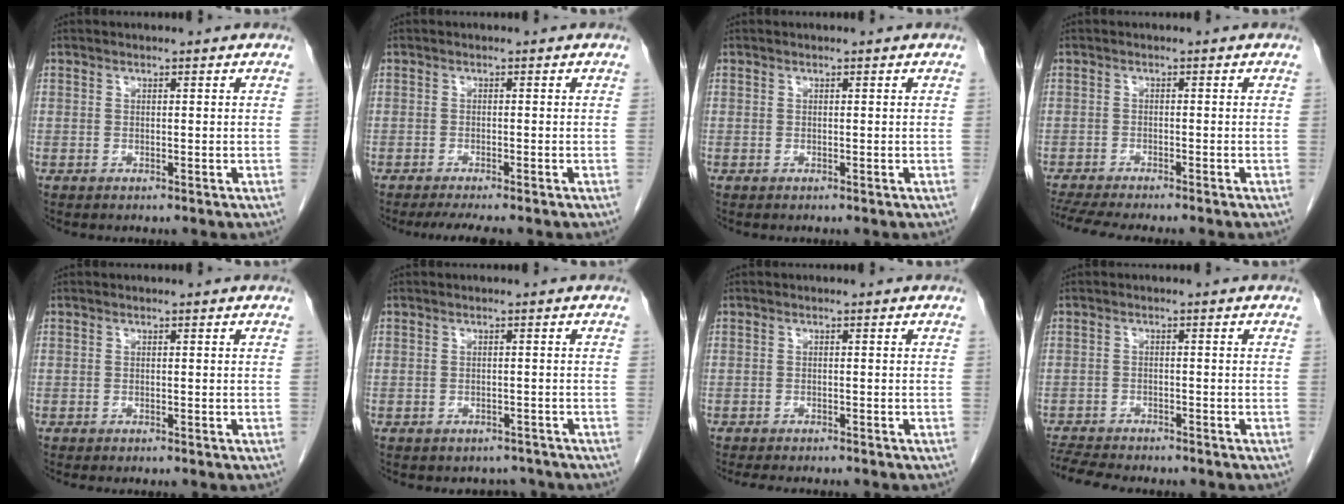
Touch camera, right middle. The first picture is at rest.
{"total": 4.6, "force": [-3.9, 0.3, 2.6], "torque": [-0.033, -0.009, -0.058]}
{"total": 0.0}
{"total": 9.5, "force": [-8.3, 0.5, 4.7], "torque": [-0.062, -0.012, -0.128]}
{"total": 3.0, "force": [-2.6, 0.5, 1.4], "torque": [-0.019, -0.004, -0.028]}
{"total": 4.2, "force": [-3.7, 2.0, 0.1], "torque": [0.002, 0.008, -0.044]}
{"total": 8.3, "force": [-7.3, 1.6, 3.6], "torque": [-0.045, -0.006, -0.095]}
{"total": 9.5, "force": [-8.6, 1.7, 3.7], "torque": [-0.062, -0.005, -0.129]}